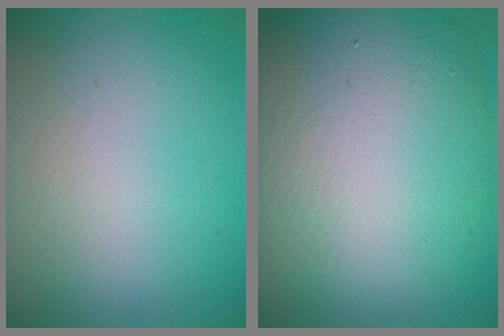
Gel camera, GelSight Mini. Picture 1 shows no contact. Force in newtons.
{"total": 11.6, "press": 11.5, "slide": 1.2}